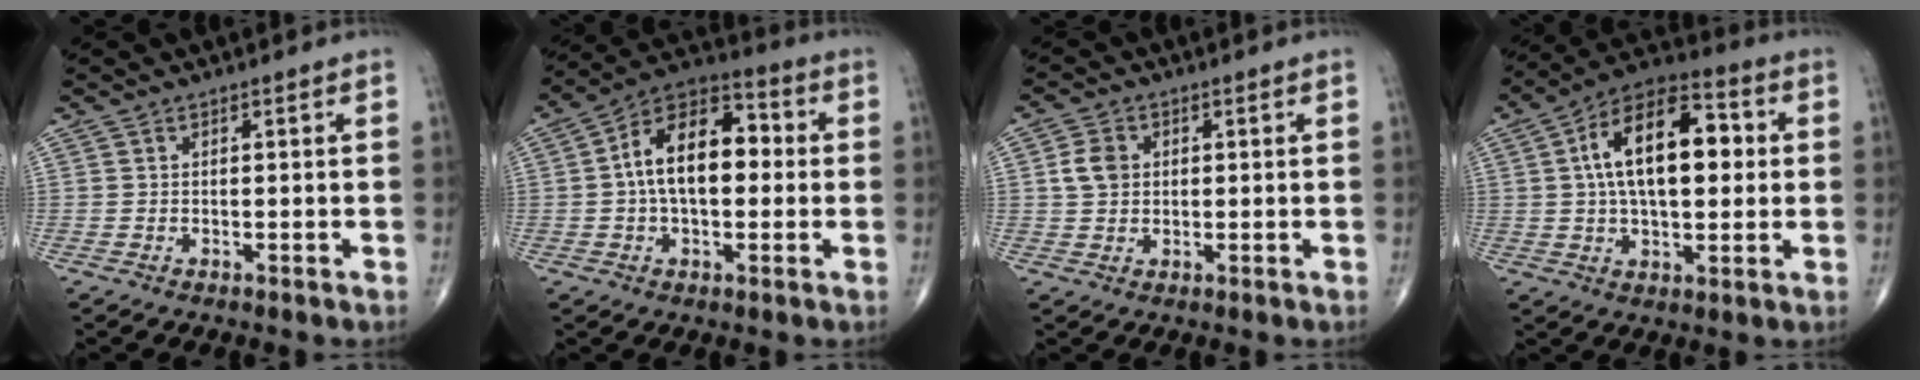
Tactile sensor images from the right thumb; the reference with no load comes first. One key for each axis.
{"total": 14.8, "fx": 0.7, "fy": 8.6, "fz": 12.0, "tx": -0.182, "ty": 0.036, "tz": -0.002}
{"total": 4.3, "fx": 0.8, "fy": 3.3, "fz": 2.7, "tx": -0.047, "ty": 0.000, "tz": 0.014}
{"total": 18.1, "fx": 2.7, "fy": 9.4, "fz": 15.2, "tx": -0.233, "ty": 0.025, "tz": 0.037}